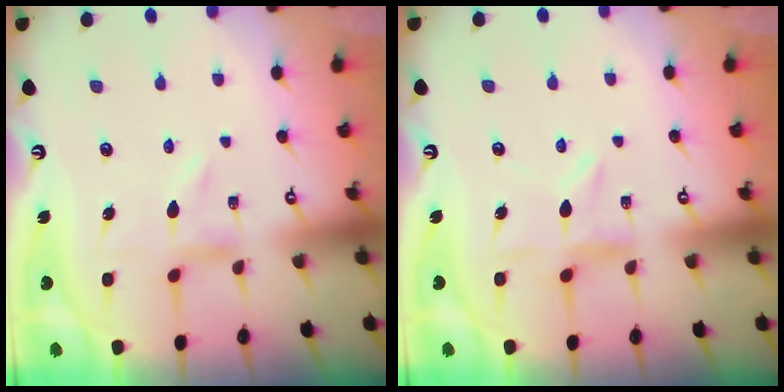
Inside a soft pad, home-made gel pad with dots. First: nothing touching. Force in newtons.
{"total": 2.4, "press": 2.4, "slide": 0.3}